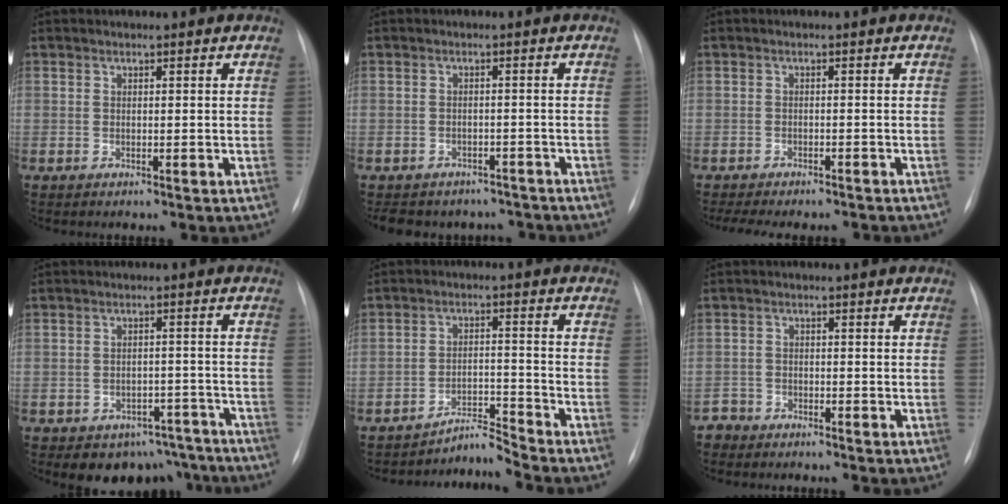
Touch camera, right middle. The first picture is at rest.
{"total": 11.2, "force": [-9.7, 5.3, 1.7], "torque": [-0.029, 0.016, -0.109]}
{"total": 10.9, "force": [-9.7, 2.8, 4.3], "torque": [-0.066, -0.004, -0.121]}
{"total": 9.4, "force": [-7.7, 5.2, 1.2], "torque": [0.013, 0.027, -0.089]}
{"total": 4.5, "force": [-4.1, -1.4, -1.0], "torque": [0.015, 0.000, -0.067]}
{"total": 2.3, "force": [-2.0, 0.8, -0.7], "torque": [0.010, 0.000, -0.042]}